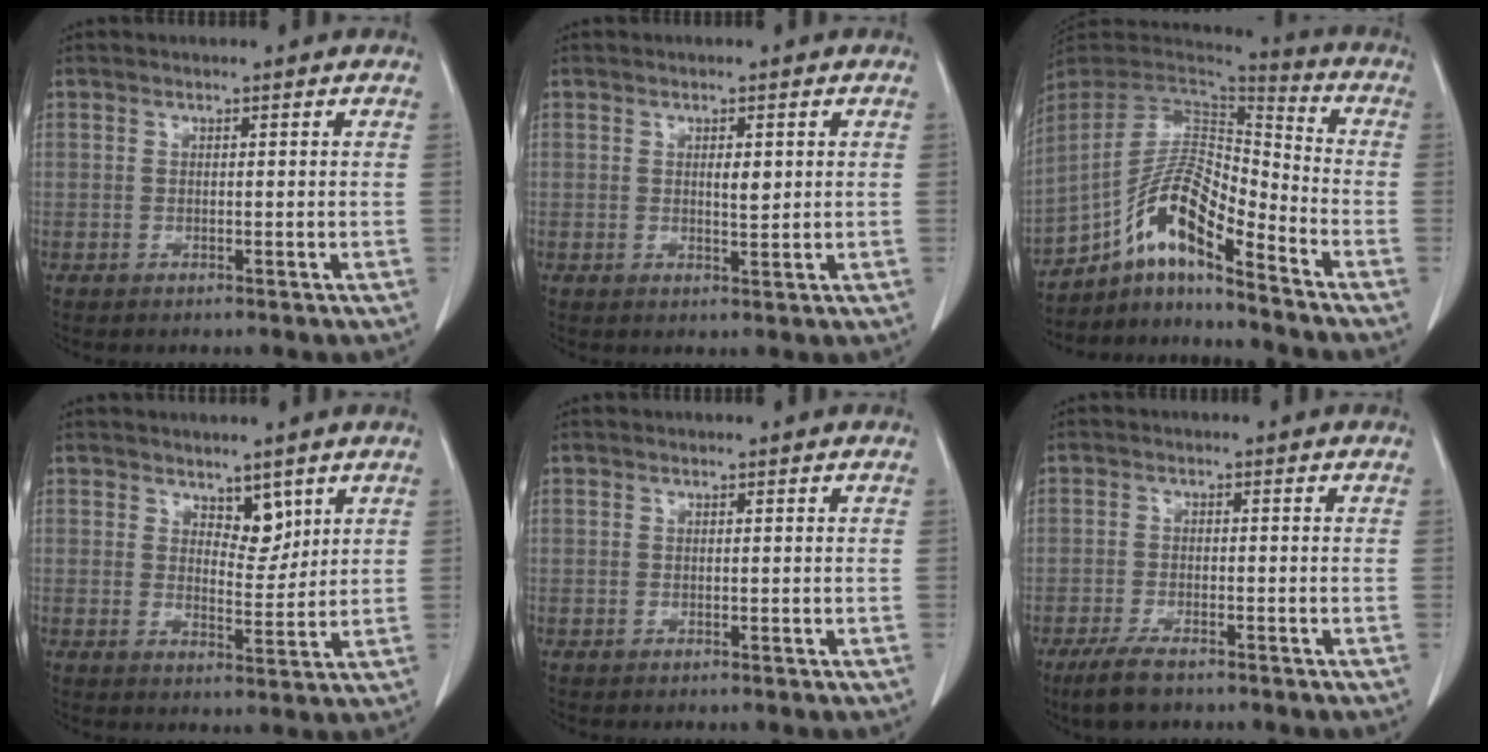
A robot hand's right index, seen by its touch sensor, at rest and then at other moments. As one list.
[{"total": 2.1, "force": [0.5, 0.7, 1.9], "torque": [-0.033, -0.004, 0.008]}, {"total": 14.2, "force": [-9.2, 2.6, 10.4], "torque": [-0.204, 0.015, -0.165]}, {"total": 4.1, "force": [2.7, 2.0, 2.4], "torque": [-0.031, -0.009, 0.045]}, {"total": 0.0}, {"total": 4.6, "force": [-3.5, 1.3, 2.8], "torque": [-0.063, -0.008, -0.062]}]